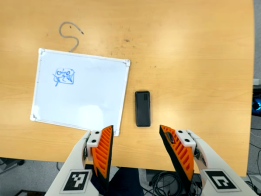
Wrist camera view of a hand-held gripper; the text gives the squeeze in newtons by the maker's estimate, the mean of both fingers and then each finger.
{"total": 0.0}